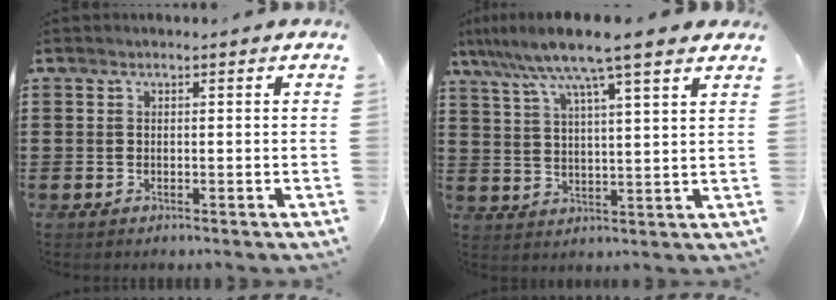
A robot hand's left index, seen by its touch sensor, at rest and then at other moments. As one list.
[{"total": 8.6, "force": [6.8, -0.2, 5.2], "torque": [-0.122, -0.026, 0.116]}]